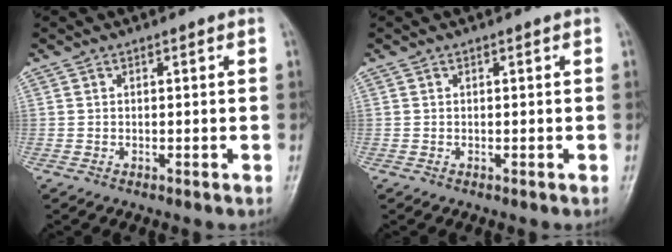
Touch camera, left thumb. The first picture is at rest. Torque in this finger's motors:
{"motor_torque": [0.00, 0.00, -0.11, -0.05, 0.00]}